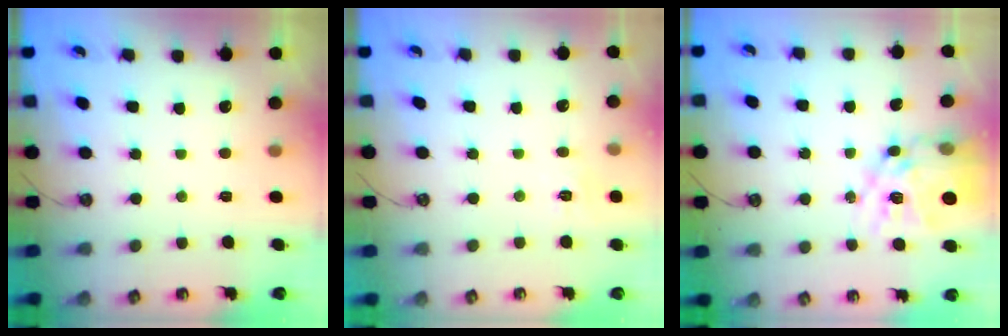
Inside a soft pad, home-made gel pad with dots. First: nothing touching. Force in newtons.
{"total": 5.5, "press": 5.5, "slide": 0.6}
{"total": 17.8, "press": 17.8, "slide": 1.5}